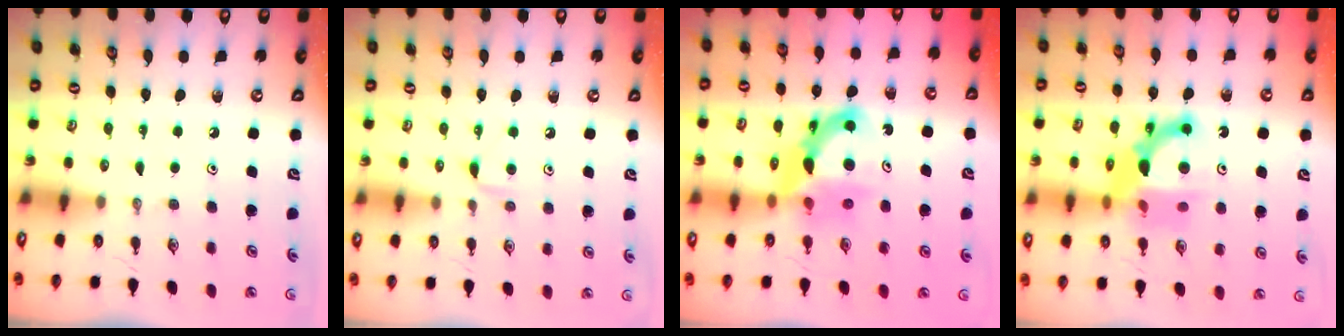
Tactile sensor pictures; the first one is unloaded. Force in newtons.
{"total": 5.0, "press": 5.0, "slide": 0.7}
{"total": 9.8, "press": 9.8, "slide": 0.5}
{"total": 12.7, "press": 12.5, "slide": 2.1}